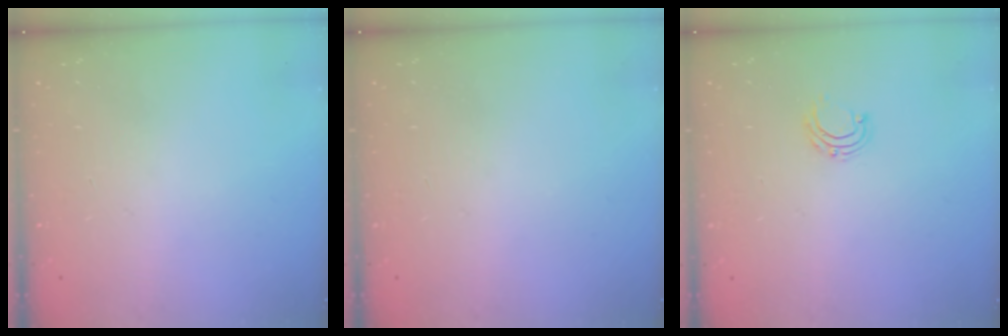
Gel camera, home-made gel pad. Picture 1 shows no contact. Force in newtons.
{"total": 0.0}
{"total": 6.5, "press": 6.5, "slide": 0.4}